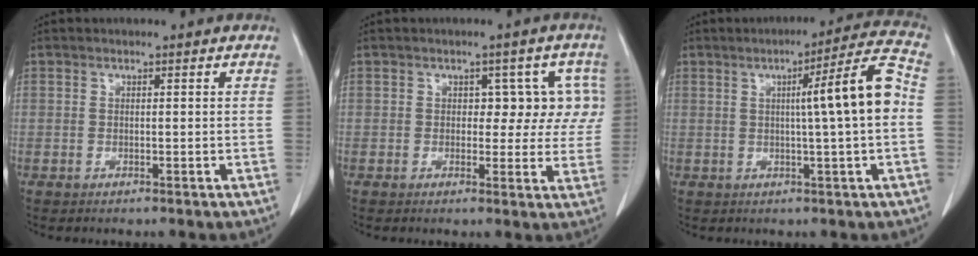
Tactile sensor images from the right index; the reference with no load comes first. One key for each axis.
{"total": 5.6, "fx": 1.2, "fy": 3.8, "fz": 4.0, "tx": -0.020, "ty": 0.022, "tz": 0.012}
{"total": 9.9, "fx": 0.4, "fy": -0.9, "fz": 9.8, "tx": -0.139, "ty": 0.013, "tz": 0.003}